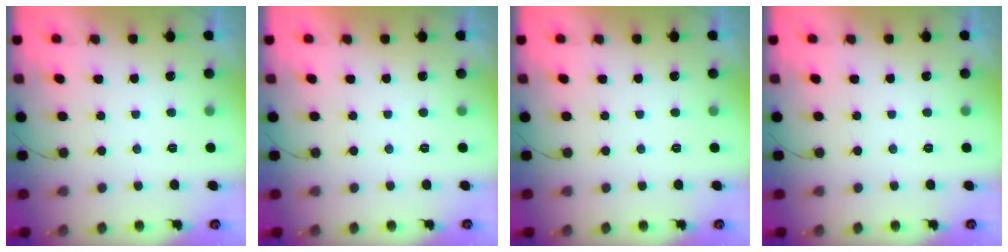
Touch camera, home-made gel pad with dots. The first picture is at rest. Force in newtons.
{"total": 1.8, "press": 1.8, "slide": 0.0}
{"total": 0.0}
{"total": 0.0}